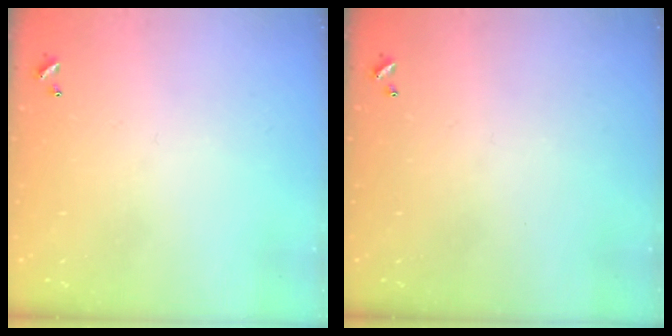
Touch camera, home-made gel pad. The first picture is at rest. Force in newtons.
{"total": 0.0}